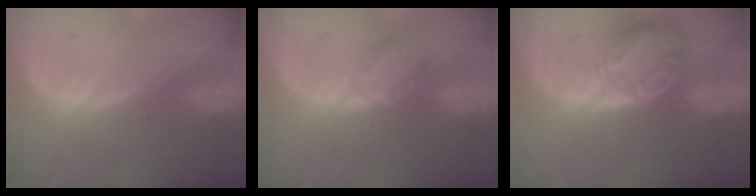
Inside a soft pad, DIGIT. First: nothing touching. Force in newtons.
{"total": 2.8, "press": 2.8, "slide": 0.3}
{"total": 8.2, "press": 7.0, "slide": 4.3}